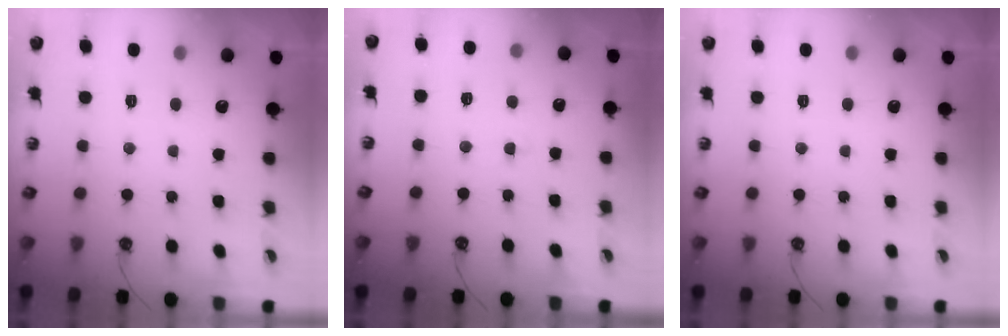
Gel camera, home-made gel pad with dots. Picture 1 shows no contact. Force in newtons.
{"total": 1.2, "press": 1.0, "slide": 0.6}
{"total": 0.0}